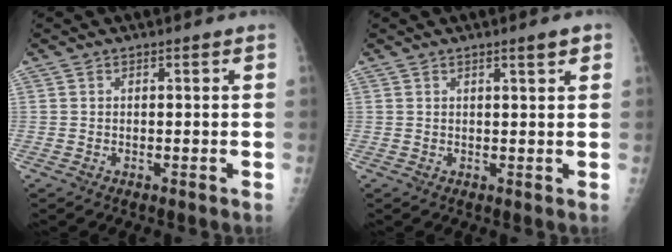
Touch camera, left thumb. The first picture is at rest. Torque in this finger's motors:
{"motor_torque": [-0.44, -0.25, -0.19, -0.28, 0.08]}